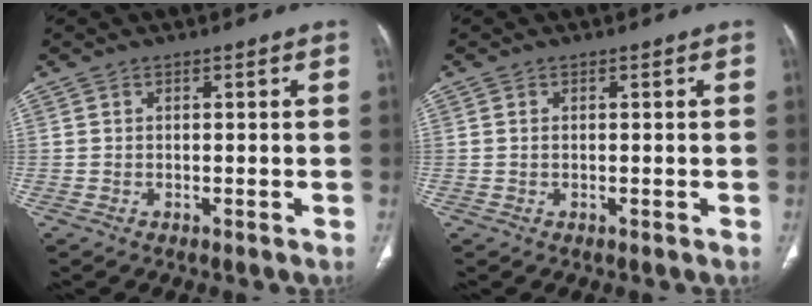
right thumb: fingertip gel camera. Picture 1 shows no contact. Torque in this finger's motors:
{"motor_torque": [-0.59, -0.20, -0.03, 0.47, 0.04]}